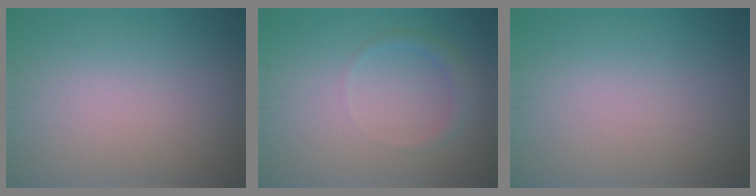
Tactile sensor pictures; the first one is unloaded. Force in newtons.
{"total": 1.4, "press": 1.4, "slide": 0.1}
{"total": 0.0}